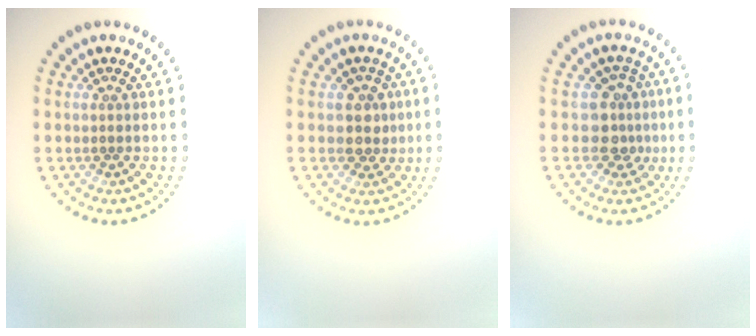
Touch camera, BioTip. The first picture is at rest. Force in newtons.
{"total": 2.2, "press": 1.9, "slide": 1.1}
{"total": 2.6, "press": 1.9, "slide": 1.8}